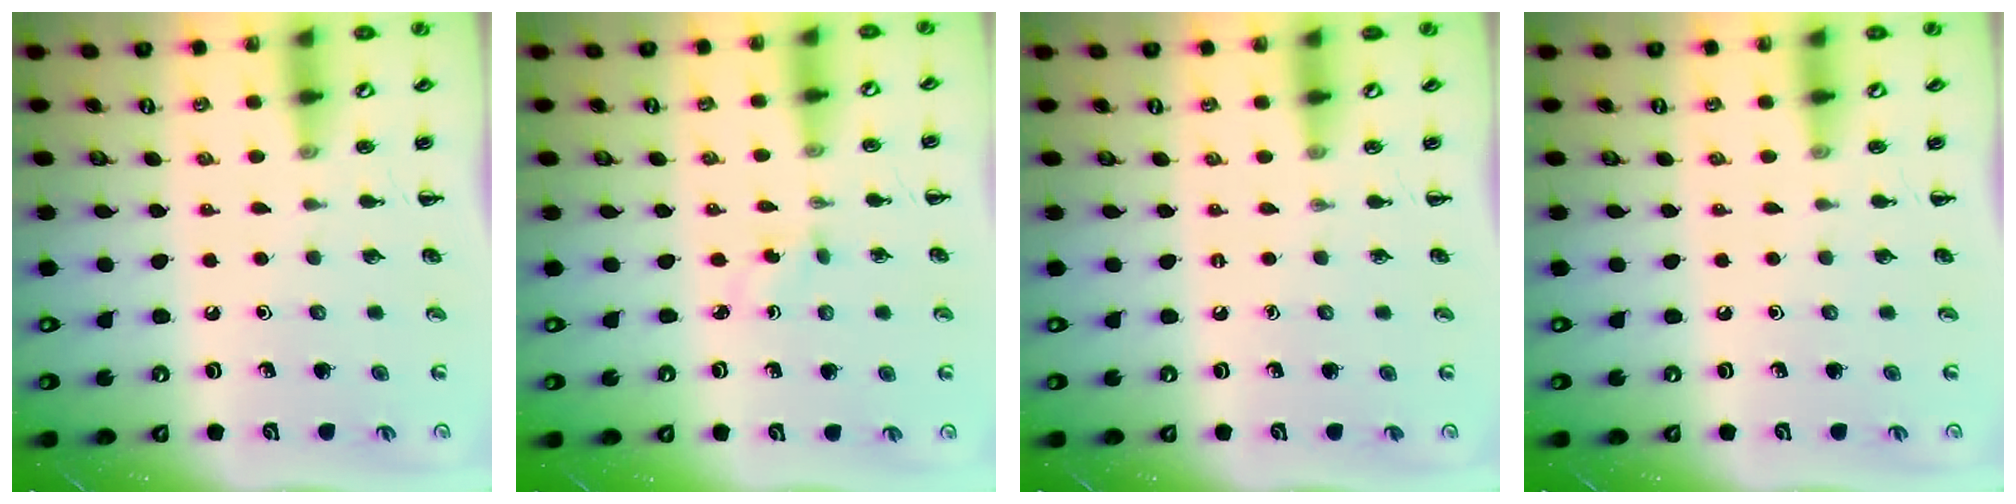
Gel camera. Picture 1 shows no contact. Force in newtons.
{"total": 1.5, "press": 1.3, "slide": 0.6}
{"total": 0.0}
{"total": 0.0}